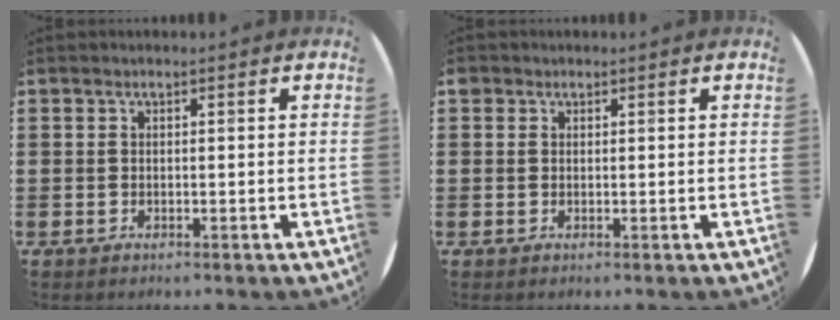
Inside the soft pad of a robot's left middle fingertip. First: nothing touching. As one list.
[{"total": 0.7, "force": [0.5, 0.5, 0.0], "torque": [-0.001, 0.003, 0.010]}]